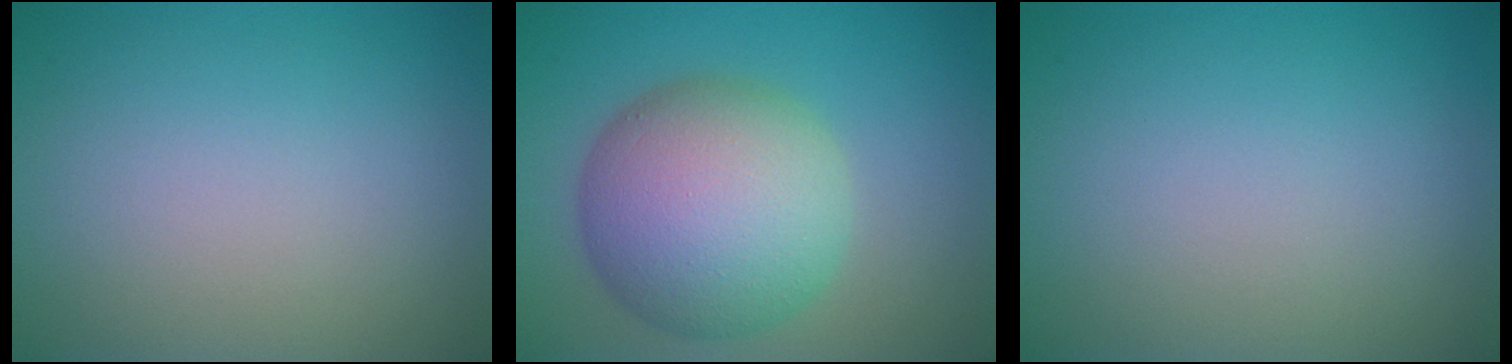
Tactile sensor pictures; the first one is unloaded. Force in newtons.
{"total": 10.5, "press": 10.5, "slide": 0.3}
{"total": 0.0}